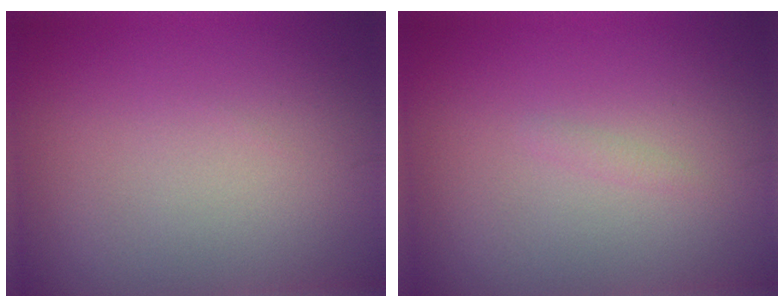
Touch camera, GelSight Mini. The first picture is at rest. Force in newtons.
{"total": 0.5, "press": 0.5, "slide": 0.1}